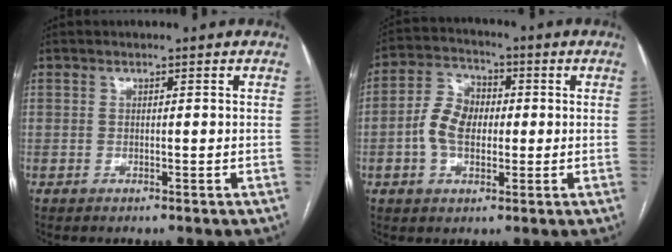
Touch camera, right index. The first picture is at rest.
{"total": 7.8, "force": [-0.7, 5.2, 5.8], "torque": [-0.131, 0.021, -0.015]}